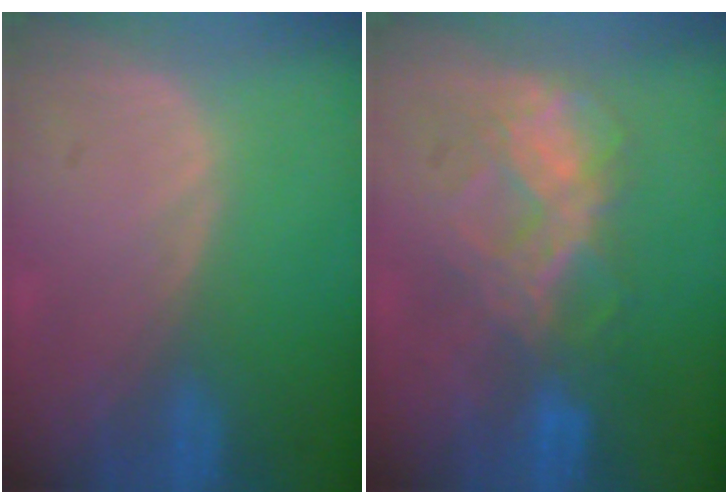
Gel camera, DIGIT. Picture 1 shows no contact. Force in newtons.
{"total": 7.1, "press": 6.9, "slide": 1.7}